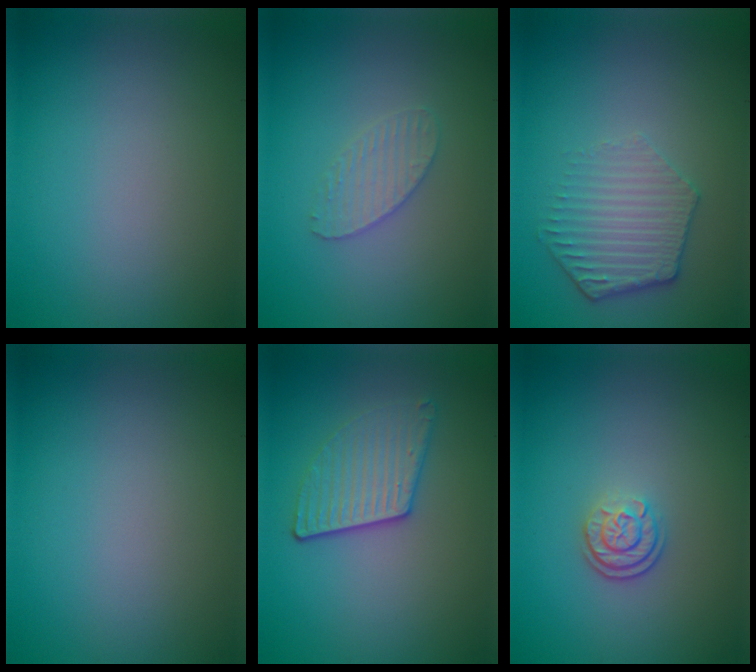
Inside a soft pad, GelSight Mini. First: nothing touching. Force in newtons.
{"total": 2.0, "press": 2.0, "slide": 0.1}
{"total": 3.2, "press": 3.0, "slide": 1.1}
{"total": 0.0}
{"total": 3.3, "press": 2.9, "slide": 1.6}
{"total": 2.3, "press": 1.7, "slide": 1.5}